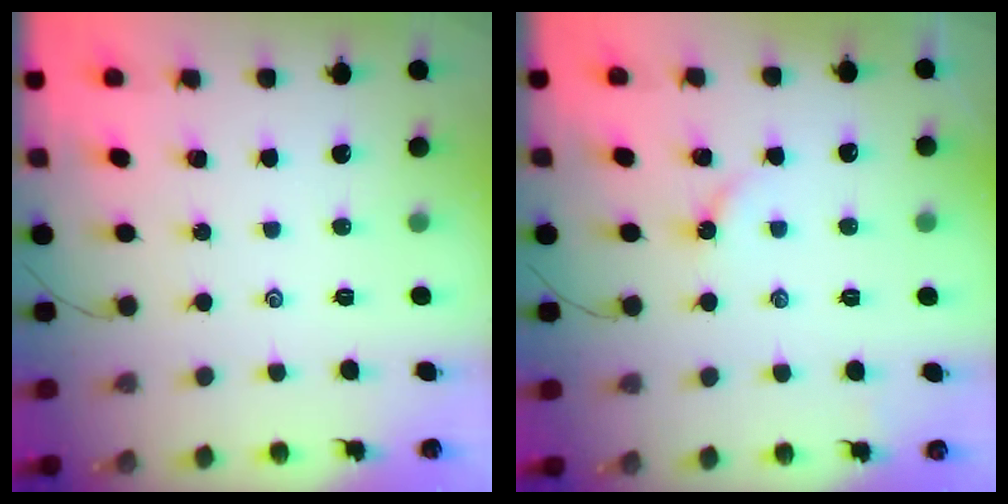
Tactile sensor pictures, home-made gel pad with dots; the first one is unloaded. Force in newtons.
{"total": 2.7, "press": 2.6, "slide": 0.5}